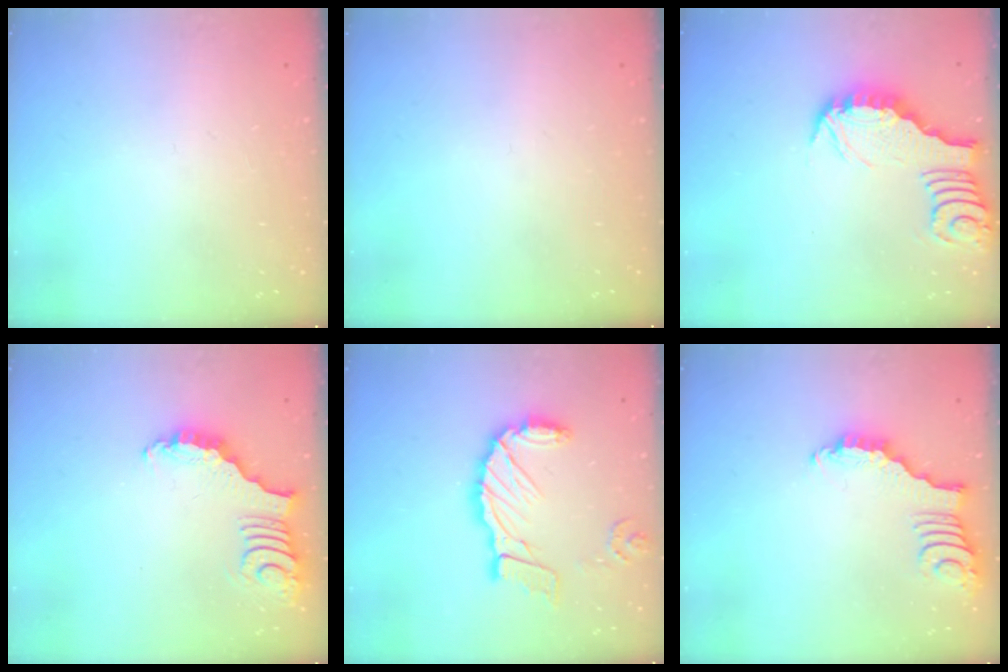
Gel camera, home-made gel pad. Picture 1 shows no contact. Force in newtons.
{"total": 0.0}
{"total": 3.2, "press": 3.2, "slide": 0.4}
{"total": 3.4, "press": 3.3, "slide": 0.7}
{"total": 14.4, "press": 14.2, "slide": 2.3}
{"total": 2.8, "press": 2.8, "slide": 0.4}